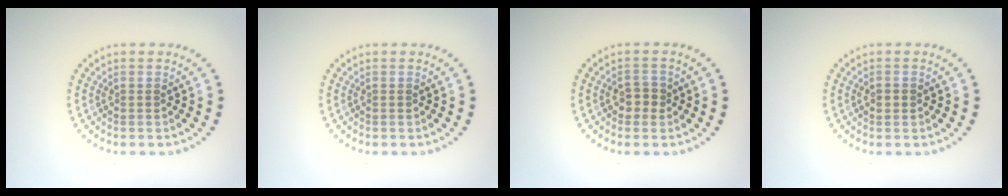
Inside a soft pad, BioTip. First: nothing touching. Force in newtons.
{"total": 0.0}
{"total": 1.9, "press": 1.8, "slide": 0.5}
{"total": 1.2, "press": 1.2, "slide": 0.0}